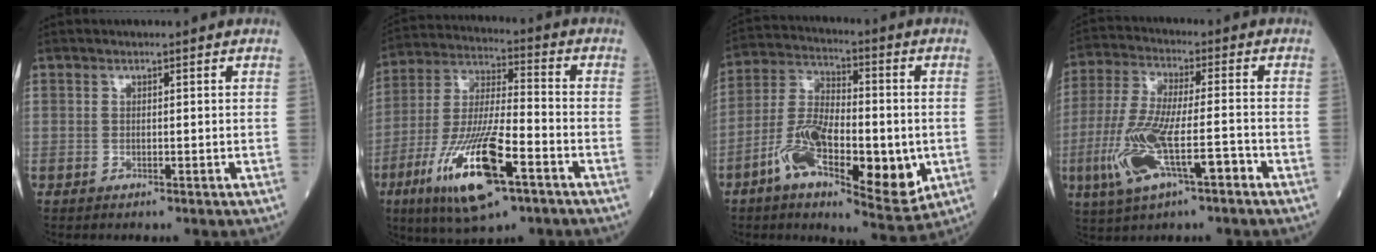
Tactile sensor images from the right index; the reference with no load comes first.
{"total": 17.6, "force": [-8.0, 3.6, 15.2], "torque": [-0.319, -0.025, -0.139]}
{"total": 17.9, "force": [-4.9, 6.4, 15.9], "torque": [-0.280, -0.004, -0.079]}
{"total": 13.0, "force": [-5.0, 3.2, 11.6], "torque": [-0.241, -0.010, -0.088]}